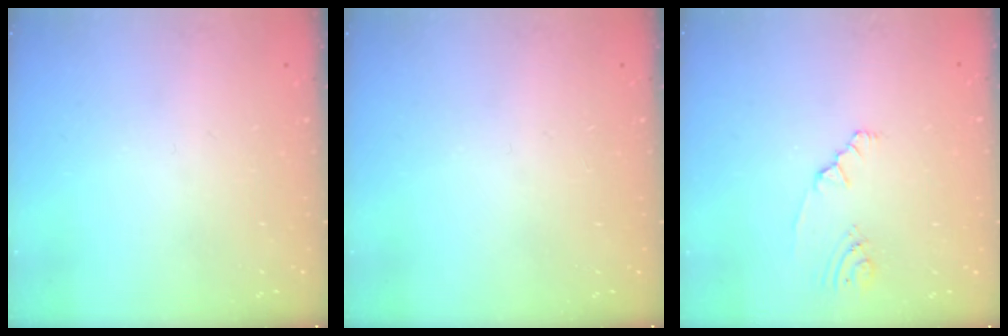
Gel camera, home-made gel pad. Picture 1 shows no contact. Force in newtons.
{"total": 0.0}
{"total": 2.1, "press": 1.8, "slide": 1.1}